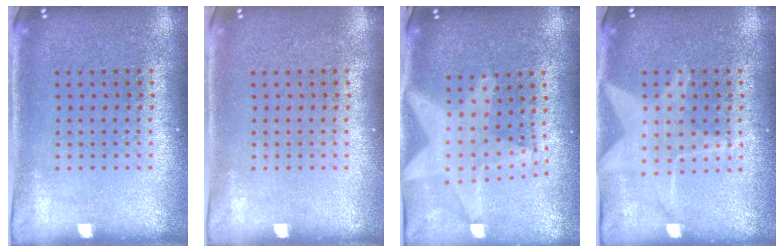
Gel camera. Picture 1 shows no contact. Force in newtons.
{"total": 0.0}
{"total": 2.1, "press": 1.7, "slide": 1.1}
{"total": 1.5, "press": 1.4, "slide": 0.3}